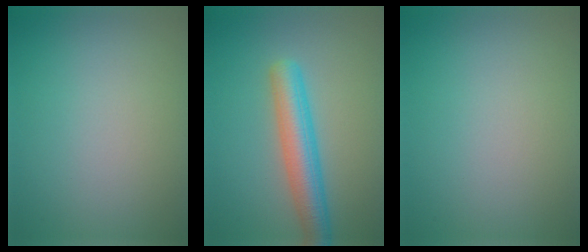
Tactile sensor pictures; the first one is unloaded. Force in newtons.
{"total": 4.9, "press": 4.9, "slide": 0.3}
{"total": 0.0}